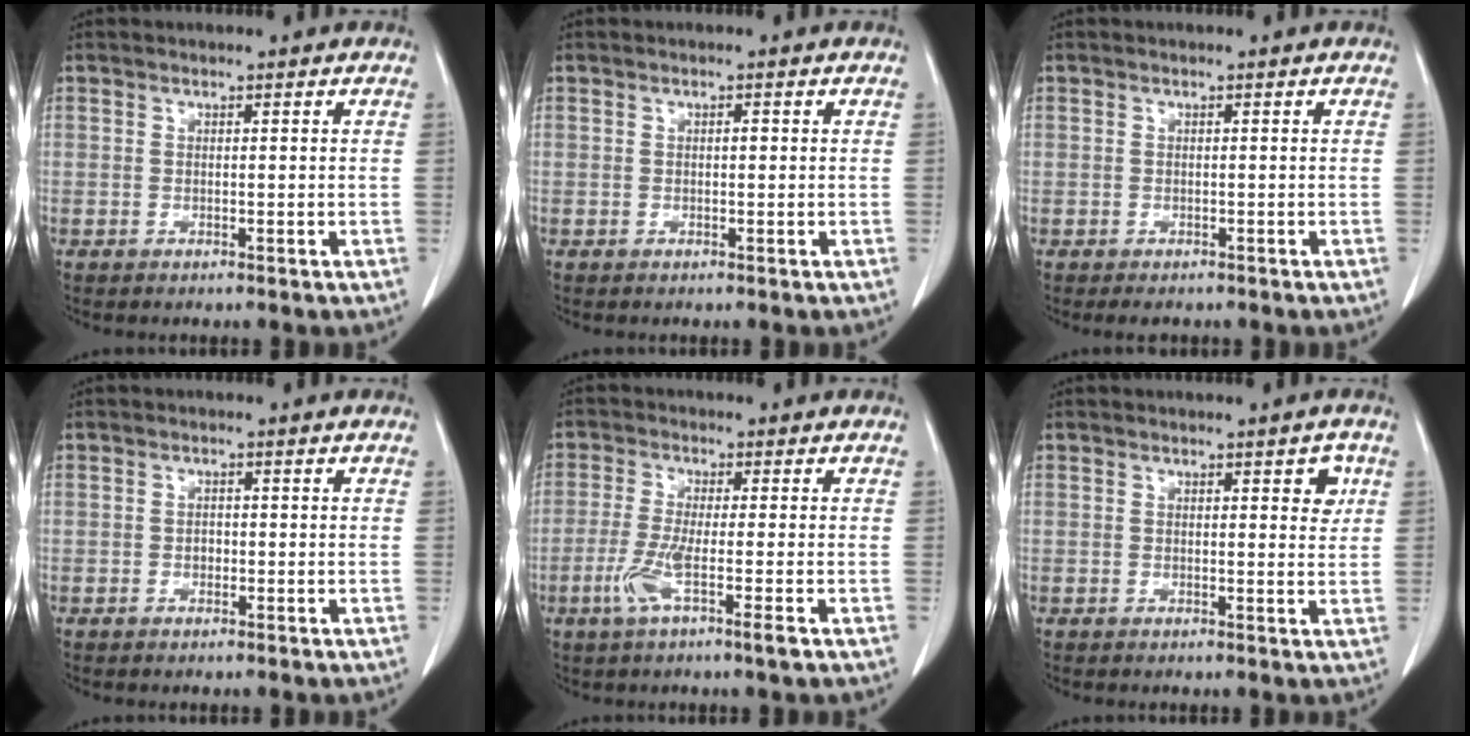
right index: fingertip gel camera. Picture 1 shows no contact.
{"total": 0.6, "force": [0.0, 0.2, 0.6], "torque": [-0.009, 0.001, -0.001]}
{"total": 1.6, "force": [-1.2, 0.9, 0.4], "torque": [-0.008, 0.000, -0.014]}
{"total": 1.0, "force": [-0.3, 0.7, 0.6], "torque": [-0.010, 0.002, -0.005]}
{"total": 6.4, "force": [-2.8, -0.2, 5.8], "torque": [-0.119, -0.016, -0.055]}
{"total": 2.8, "force": [1.2, 0.9, 2.3], "torque": [-0.023, -0.002, 0.013]}